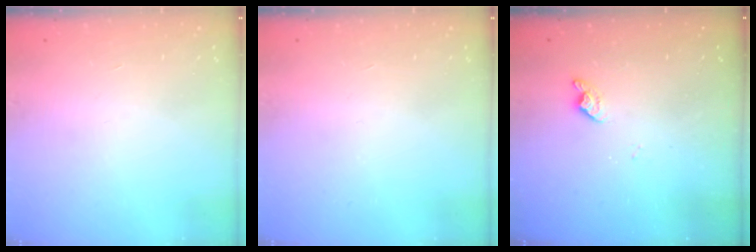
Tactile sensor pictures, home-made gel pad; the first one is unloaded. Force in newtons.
{"total": 0.0}
{"total": 6.5, "press": 6.5, "slide": 0.8}